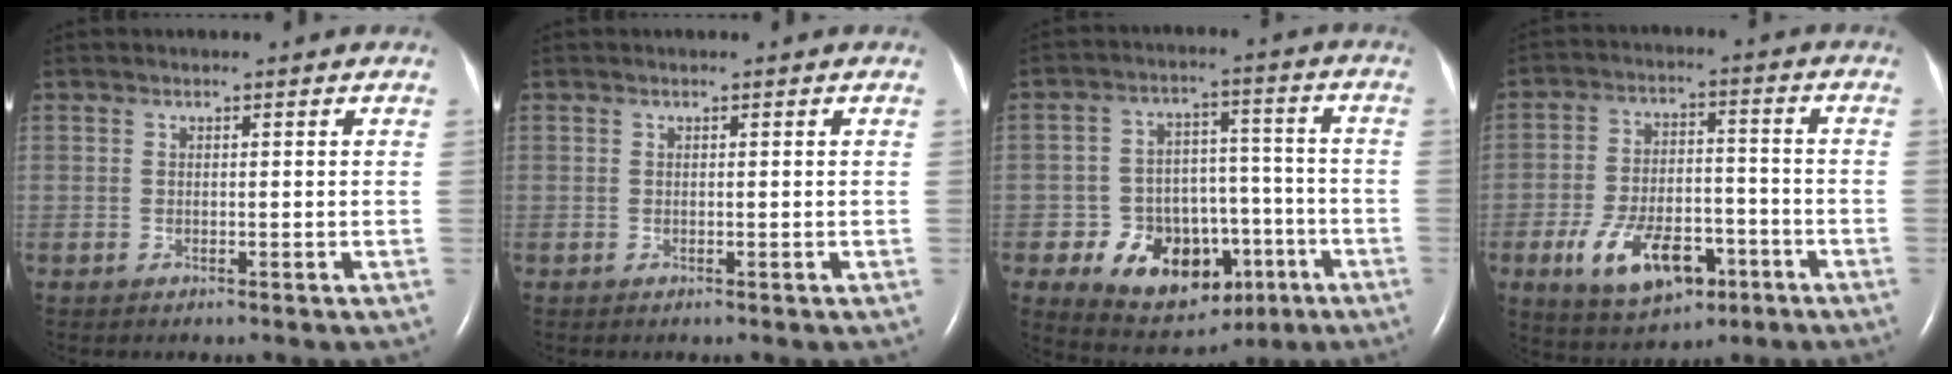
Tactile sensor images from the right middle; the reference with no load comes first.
{"total": 0.0}
{"total": 13.8, "force": [-6.1, 9.2, 8.2], "torque": [-0.123, 0.029, -0.080]}
{"total": 12.2, "force": [-5.7, 6.3, 8.8], "torque": [-0.162, 0.004, -0.089]}